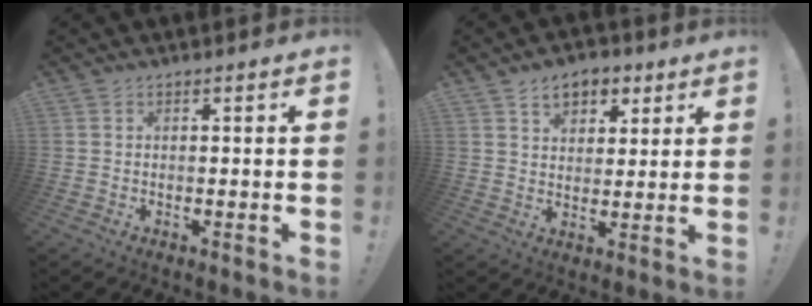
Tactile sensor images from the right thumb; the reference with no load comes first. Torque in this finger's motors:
{"motor_torque": [-0.03, 0.10, -0.01, 0.05, 0.00]}